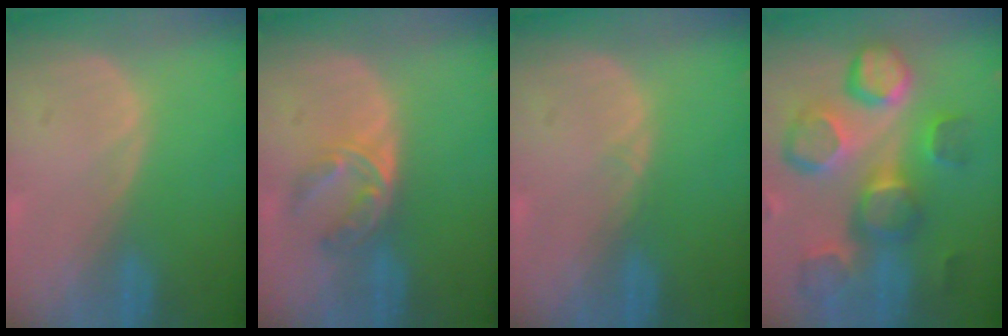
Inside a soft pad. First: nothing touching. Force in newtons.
{"total": 5.7, "press": 4.5, "slide": 3.4}
{"total": 0.5, "press": 0.5, "slide": 0.1}
{"total": 12.8, "press": 11.2, "slide": 6.2}